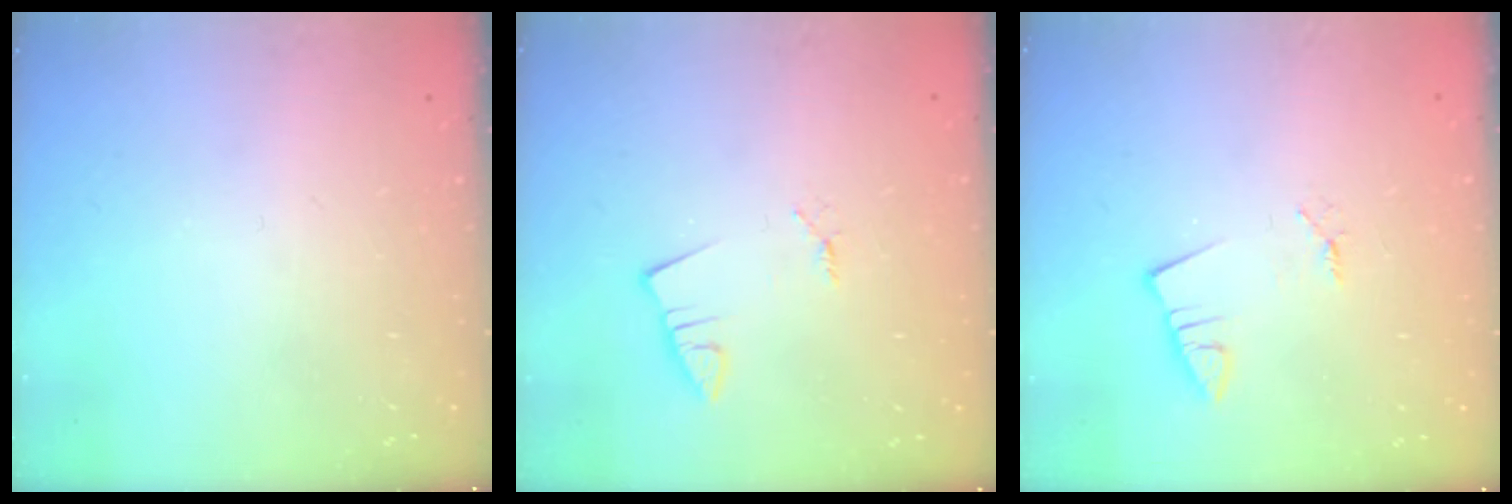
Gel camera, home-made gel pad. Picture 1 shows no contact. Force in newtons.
{"total": 1.4, "press": 1.4, "slide": 0.1}
{"total": 1.3, "press": 1.3, "slide": 0.0}